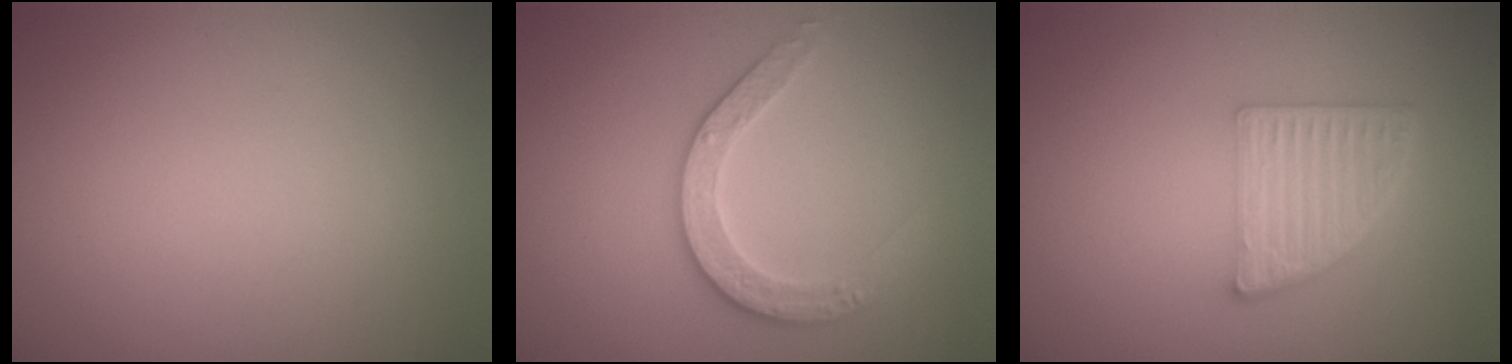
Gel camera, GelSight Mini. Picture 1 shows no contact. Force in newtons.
{"total": 2.9, "press": 2.9, "slide": 0.7}
{"total": 4.7, "press": 3.3, "slide": 3.3}